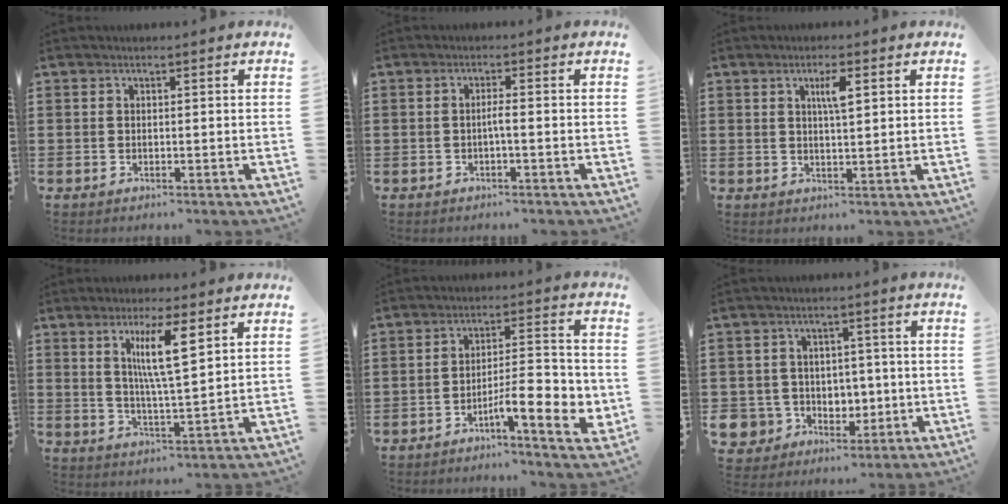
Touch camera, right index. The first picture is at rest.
{"total": 1.5, "force": [-0.5, 0.0, 1.4], "torque": [-0.026, -0.001, -0.010]}
{"total": 3.4, "force": [1.3, 0.7, 3.0], "torque": [-0.055, 0.003, 0.017]}
{"total": 8.2, "force": [3.5, 1.4, 7.3], "torque": [-0.144, 0.003, 0.055]}
{"total": 8.5, "force": [-3.8, 1.9, 7.4], "torque": [-0.104, -0.002, -0.067]}
{"total": 5.6, "force": [-0.4, 5.4, 1.4], "torque": [-0.040, 0.009, -0.007]}